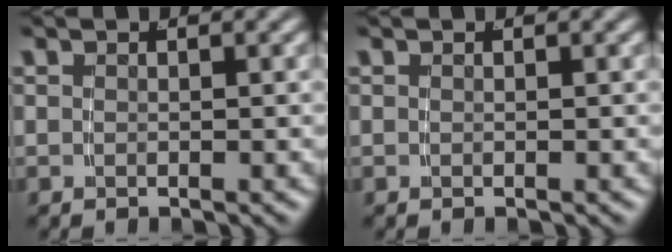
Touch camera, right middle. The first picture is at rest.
{"total": 0.0}